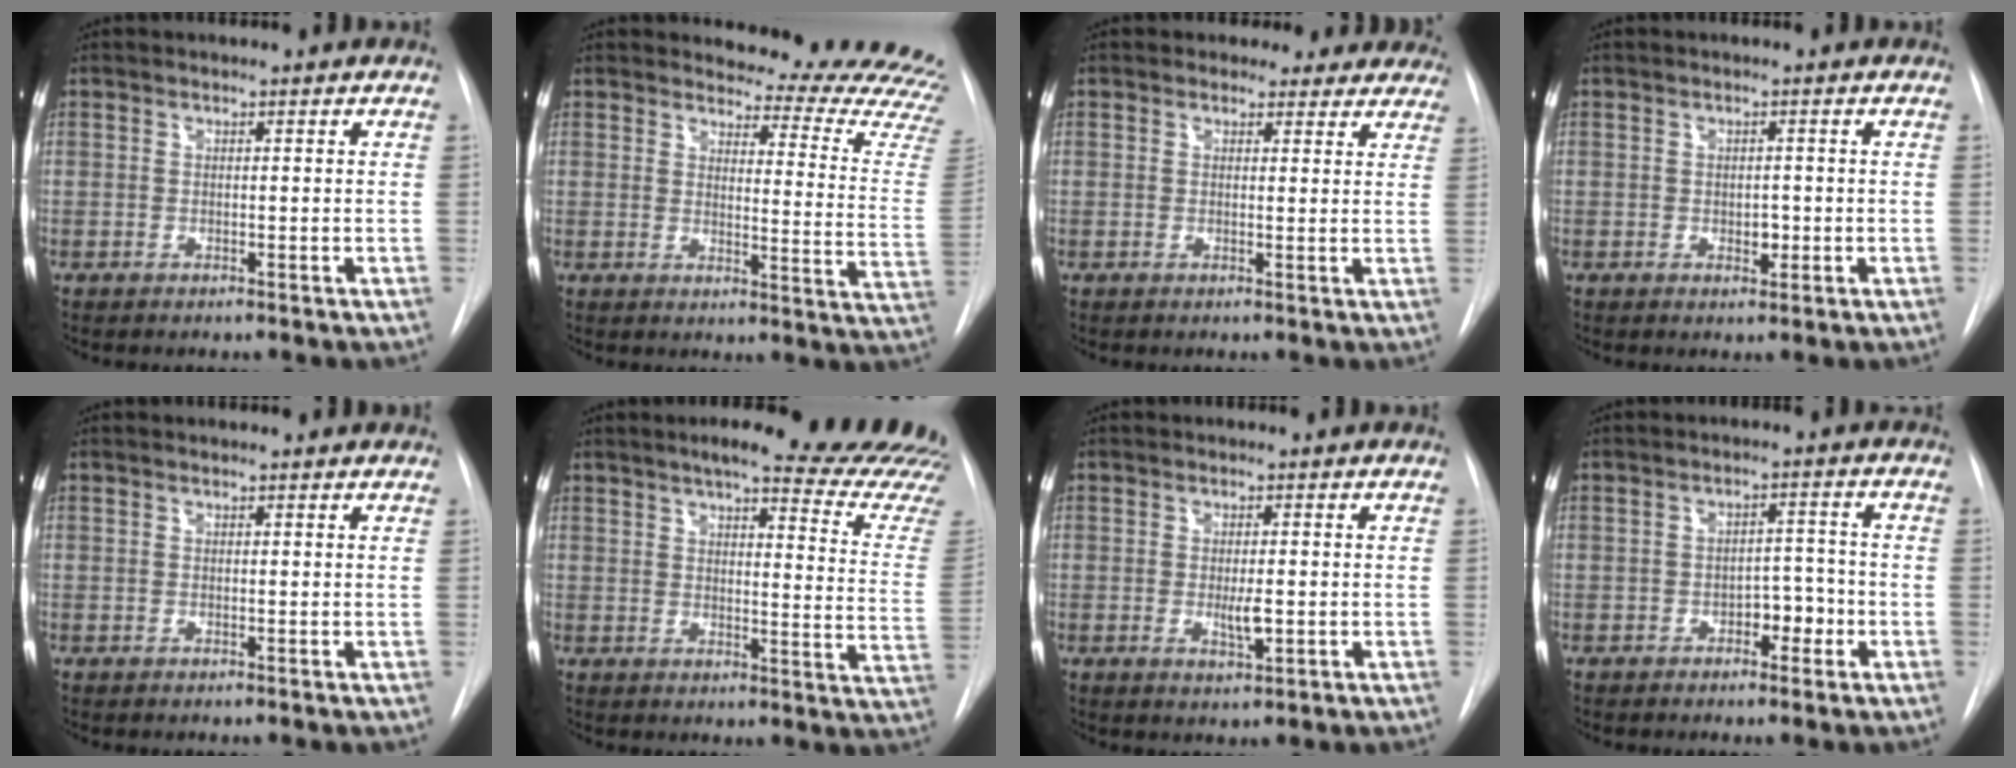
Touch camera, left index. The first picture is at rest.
{"total": 18.7, "force": [18.2, 2.1, 3.8], "torque": [-0.027, -0.143, 0.181]}
{"total": 9.0, "force": [8.0, 4.2, 0.4], "torque": [0.036, -0.002, 0.061]}
{"total": 1.5, "force": [-0.2, 1.0, 1.1], "torque": [-0.013, 0.000, -0.001]}
{"total": 2.7, "force": [2.6, 0.6, 0.5], "torque": [-0.013, 0.015, 0.025]}
{"total": 23.5, "force": [21.6, 0.7, 9.2], "torque": [-0.116, -0.105, 0.240]}
{"total": 2.7, "force": [-0.2, 0.7, 2.5], "torque": [-0.042, -0.005, -0.002]}
{"total": 3.5, "force": [-1.6, 2.0, 2.4], "torque": [-0.023, 0.010, -0.024]}